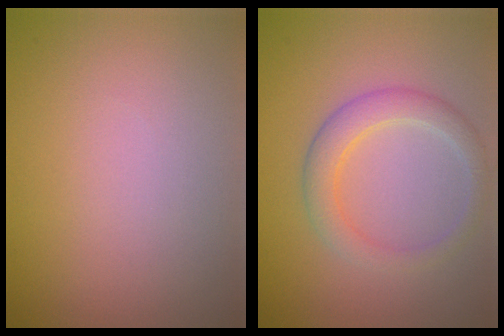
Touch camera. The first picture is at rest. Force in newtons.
{"total": 2.9, "press": 2.9, "slide": 0.2}